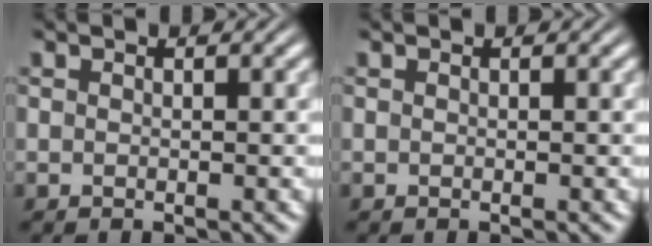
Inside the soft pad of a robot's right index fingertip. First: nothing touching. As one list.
[{"total": 0.0}]